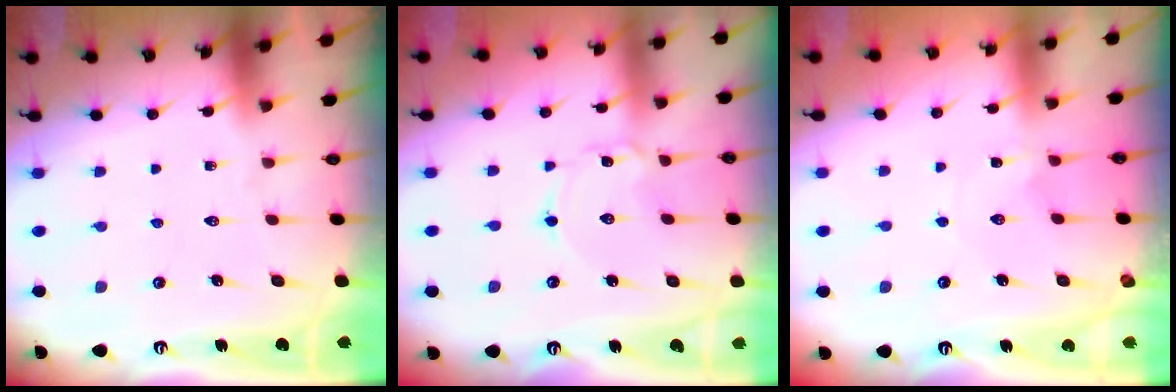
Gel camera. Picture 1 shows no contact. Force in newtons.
{"total": 1.8, "press": 1.8, "slide": 0.1}
{"total": 0.7, "press": 0.7, "slide": 0.1}